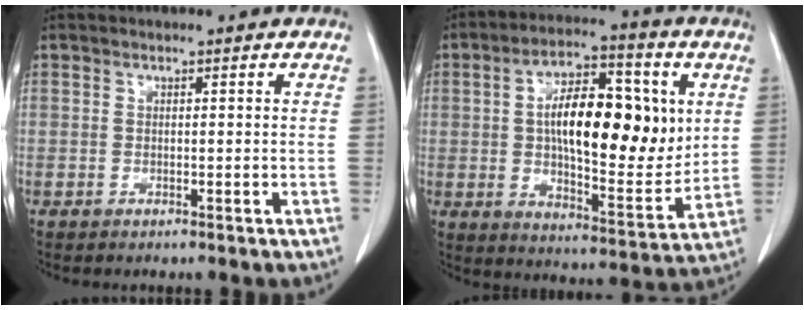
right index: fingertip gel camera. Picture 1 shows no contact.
{"total": 18.7, "force": [3.1, 6.9, 17.1], "torque": [-0.274, 0.015, 0.050]}